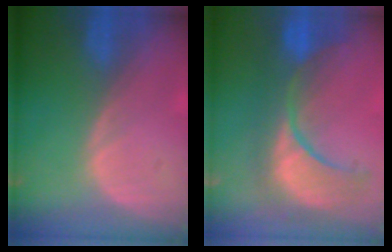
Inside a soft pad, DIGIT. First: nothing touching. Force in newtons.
{"total": 10.9, "press": 10.2, "slide": 3.9}